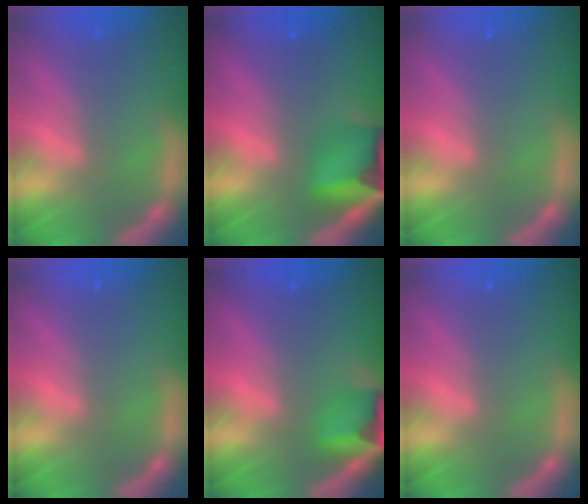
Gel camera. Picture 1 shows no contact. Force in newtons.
{"total": 6.9}
{"total": 0.0}
{"total": 0.0}
{"total": 4.4}
{"total": 0.0}